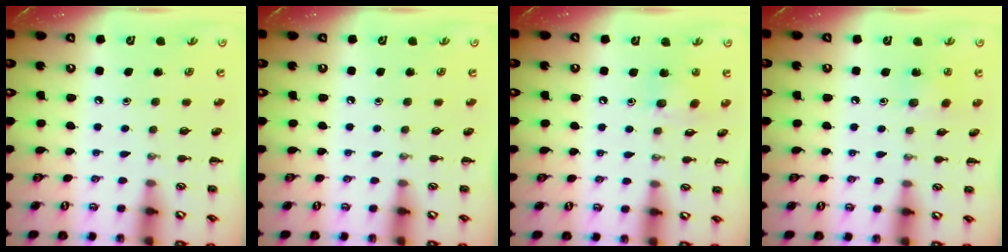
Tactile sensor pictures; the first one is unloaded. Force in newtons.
{"total": 0.0}
{"total": 8.2, "press": 8.1, "slide": 1.7}
{"total": 4.9, "press": 4.7, "slide": 1.2}